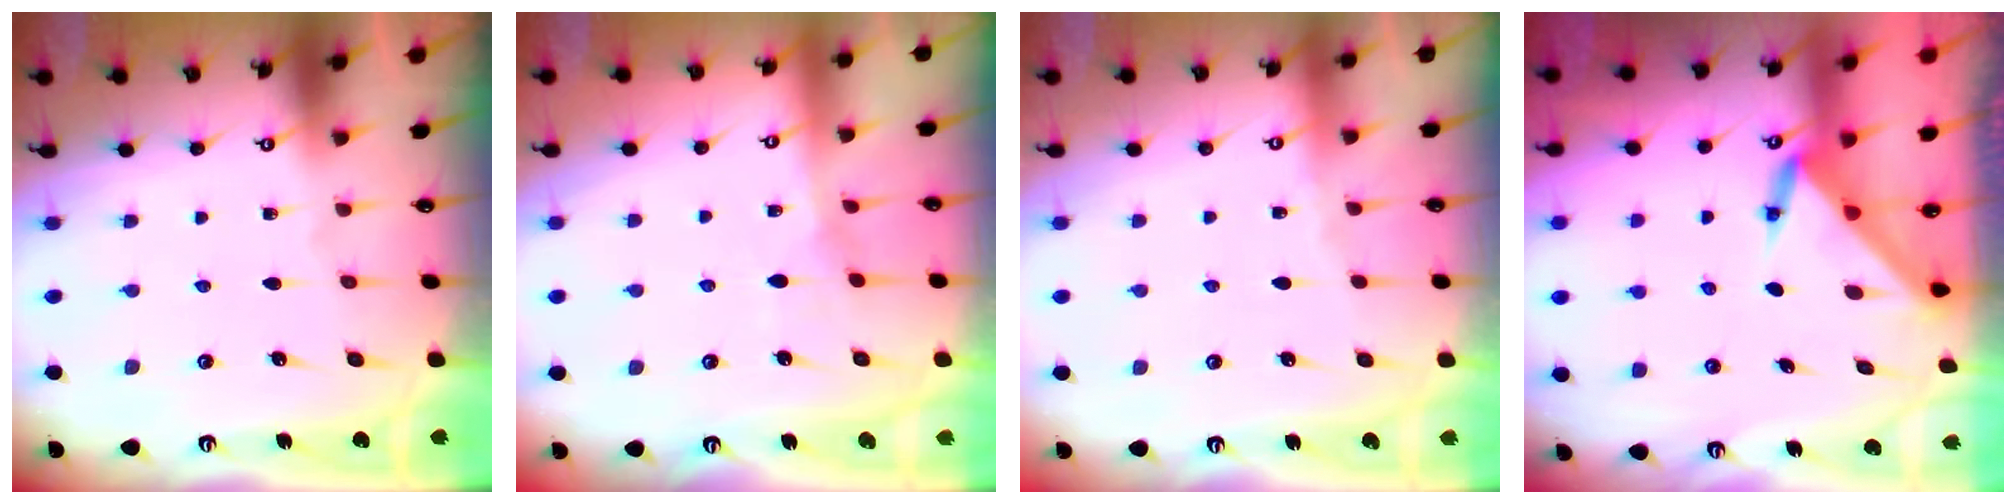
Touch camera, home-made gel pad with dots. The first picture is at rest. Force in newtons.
{"total": 5.9, "press": 5.9, "slide": 0.8}
{"total": 1.6, "press": 1.6, "slide": 0.4}
{"total": 3.4, "press": 3.4, "slide": 0.1}